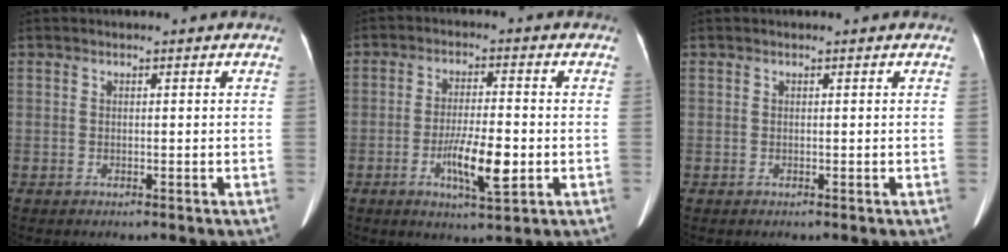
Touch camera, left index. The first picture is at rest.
{"total": 7.5, "force": [-2.1, 1.4, 7.1], "torque": [-0.128, -0.010, -0.036]}
{"total": 0.0}